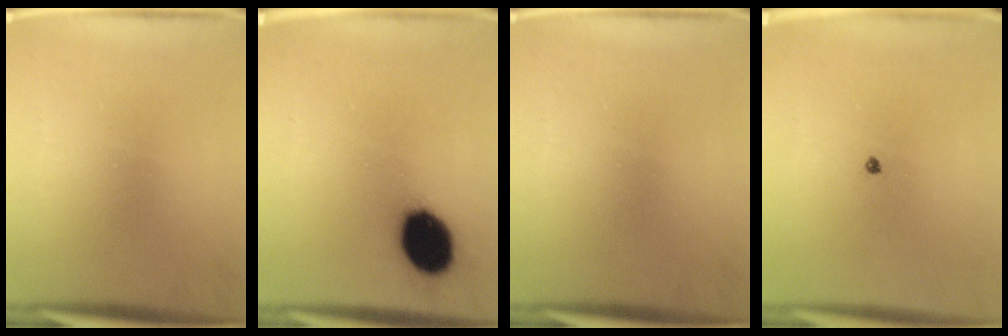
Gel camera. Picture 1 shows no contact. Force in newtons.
{"total": 16.1}
{"total": 0.0}
{"total": 0.6}